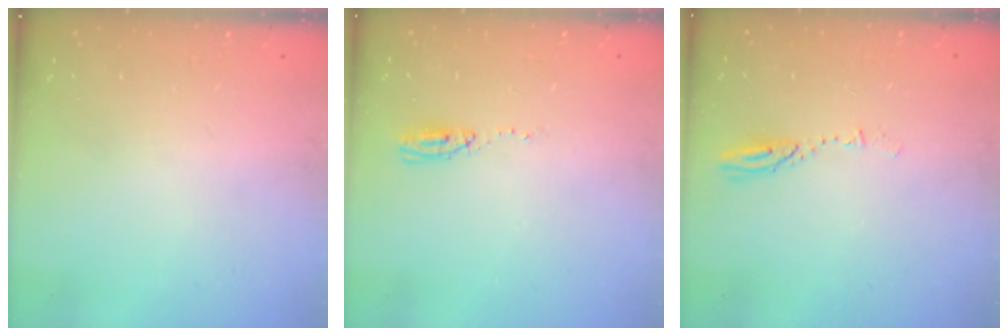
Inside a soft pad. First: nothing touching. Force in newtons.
{"total": 3.9, "press": 3.7, "slide": 1.2}
{"total": 3.5, "press": 3.4, "slide": 0.3}